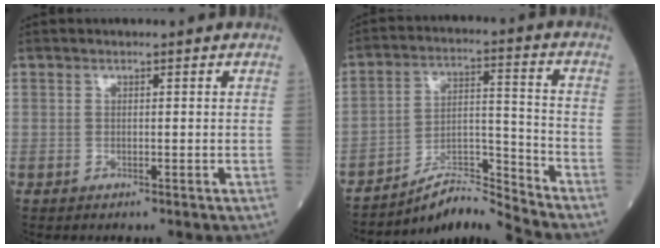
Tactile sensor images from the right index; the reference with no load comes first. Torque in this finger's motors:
{"motor_torque": [0.37, -0.68, 0.08, -0.02]}